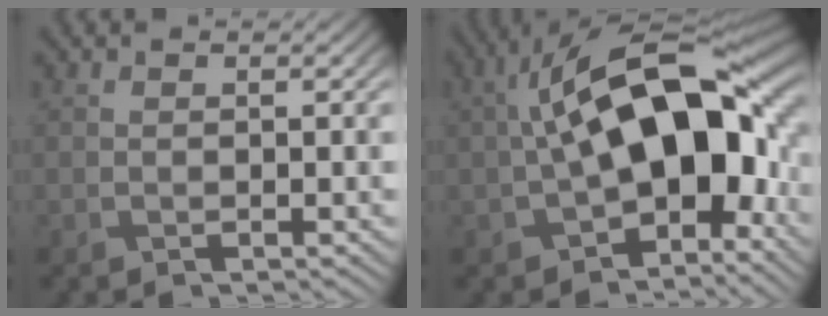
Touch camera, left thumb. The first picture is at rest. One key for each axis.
{"total": 17.0, "fx": -0.6, "fy": 9.0, "fz": 14.4, "tx": -0.236, "ty": 0.014, "tz": -0.020}